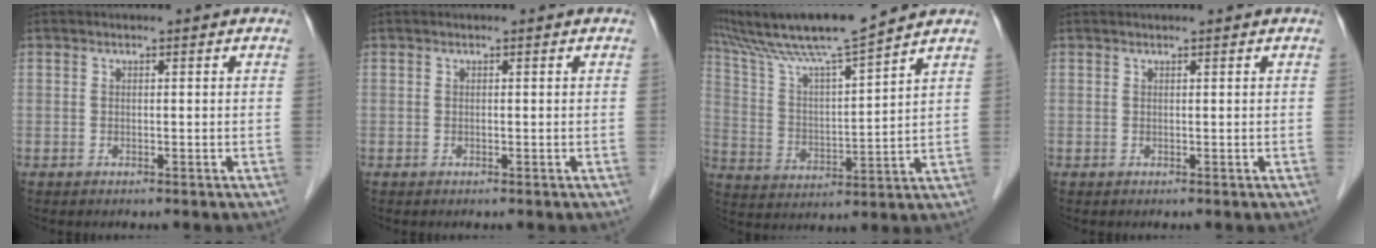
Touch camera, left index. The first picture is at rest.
{"total": 0.0}
{"total": 14.1, "force": [12.2, -1.1, 7.0], "torque": [-0.139, 0.013, 0.219]}
{"total": 1.1, "force": [1.0, -0.1, 0.5], "torque": [-0.007, 0.014, 0.021]}